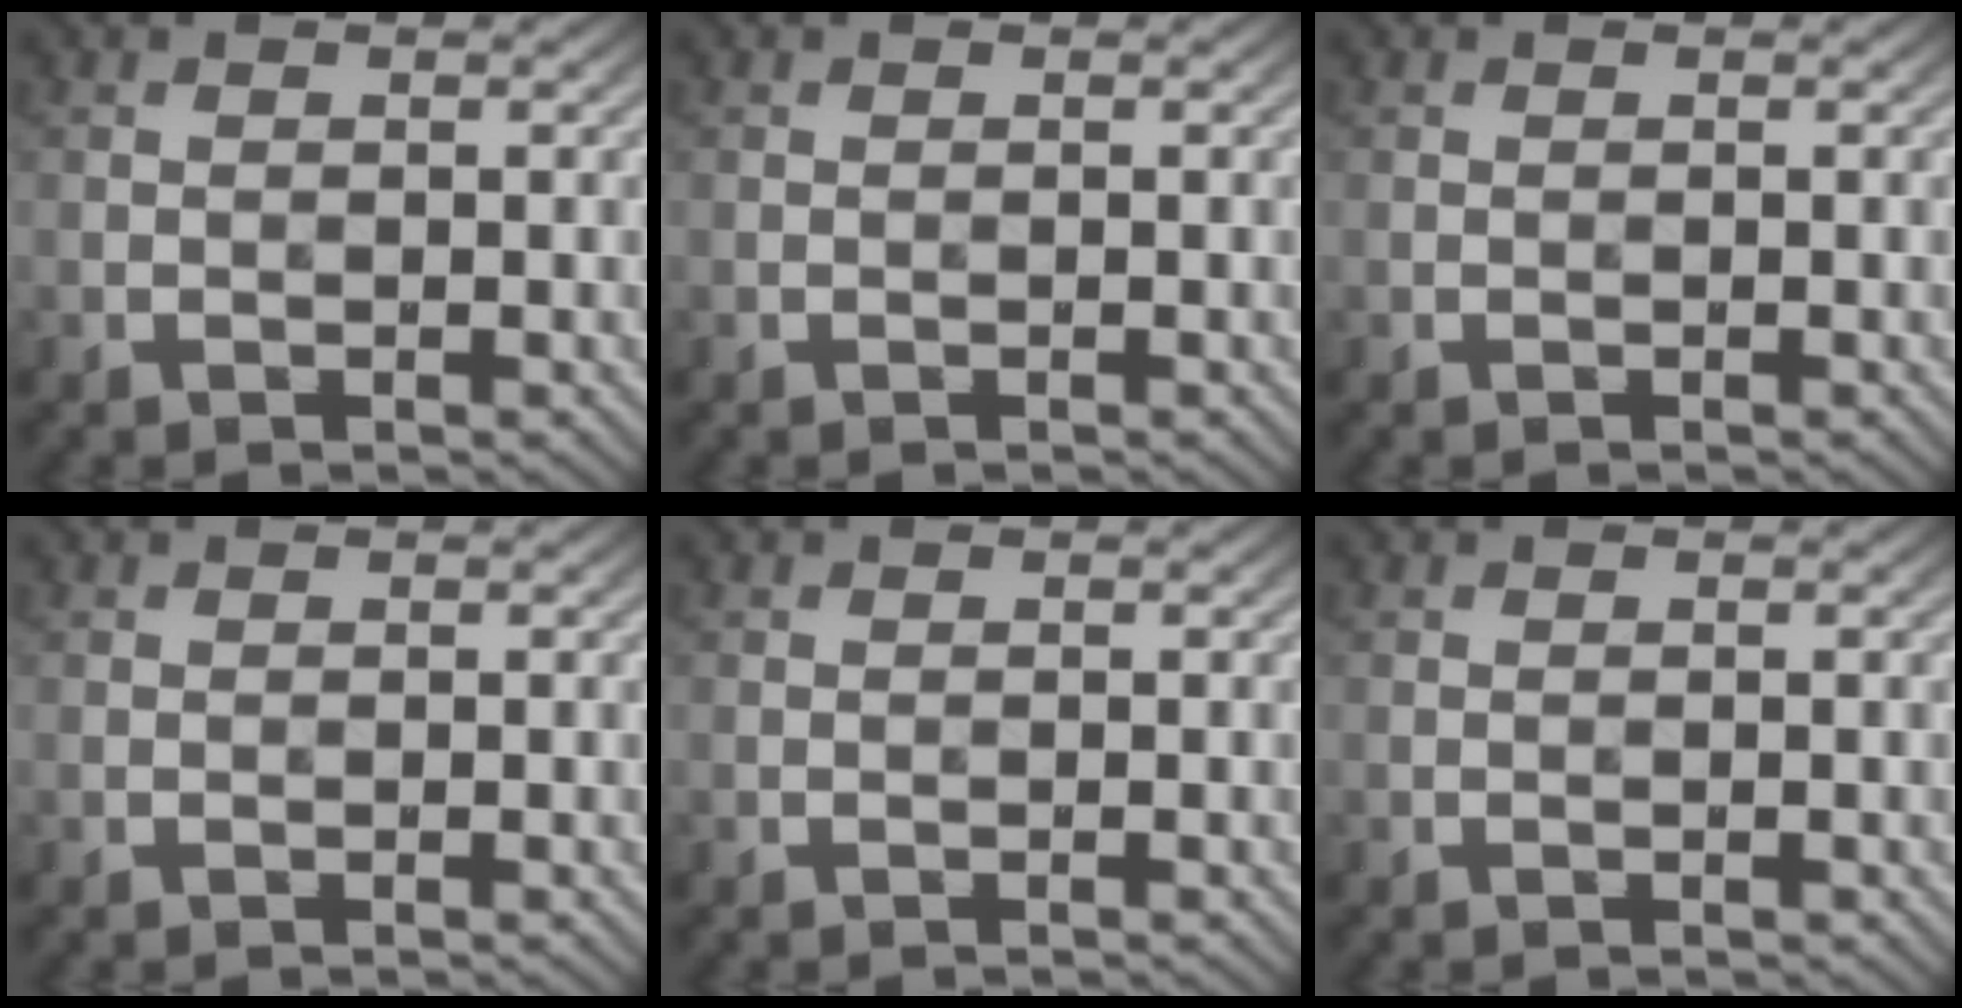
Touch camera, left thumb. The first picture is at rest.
{"total": 0.0}
{"total": 0.0}
{"total": 0.0}
{"total": 0.0}
{"total": 0.0}